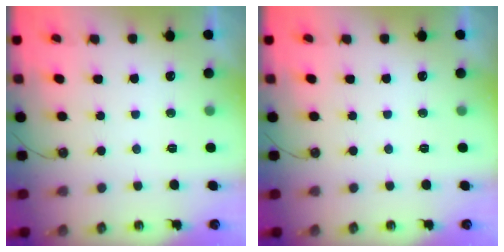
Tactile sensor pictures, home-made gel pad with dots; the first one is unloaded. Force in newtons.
{"total": 0.0}